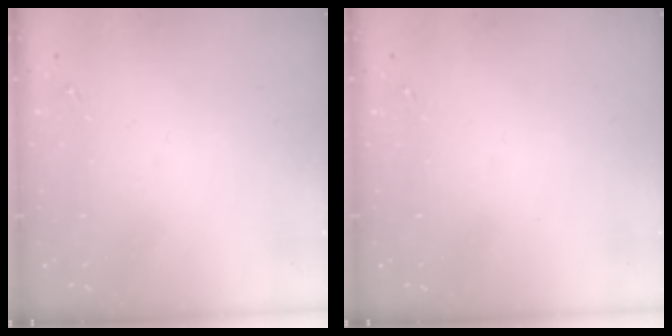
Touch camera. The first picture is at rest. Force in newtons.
{"total": 0.0}